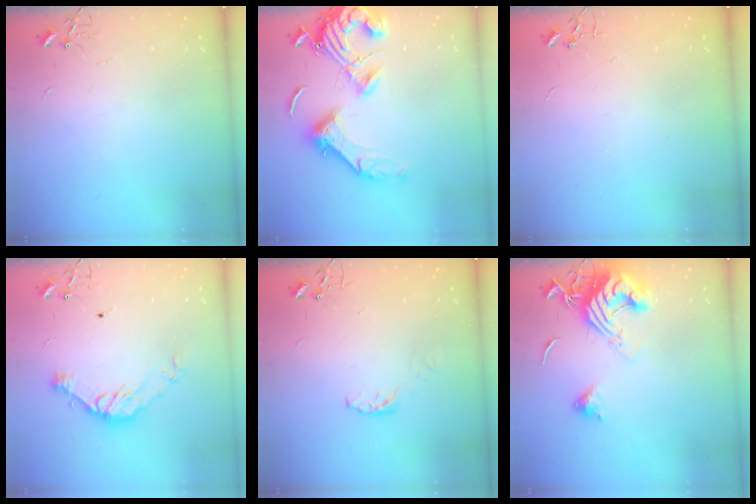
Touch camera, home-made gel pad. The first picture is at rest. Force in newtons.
{"total": 18.7, "press": 18.5, "slide": 2.5}
{"total": 0.0}
{"total": 11.8, "press": 11.8, "slide": 0.7}
{"total": 4.2, "press": 4.2, "slide": 0.5}
{"total": 15.0, "press": 14.8, "slide": 1.8}